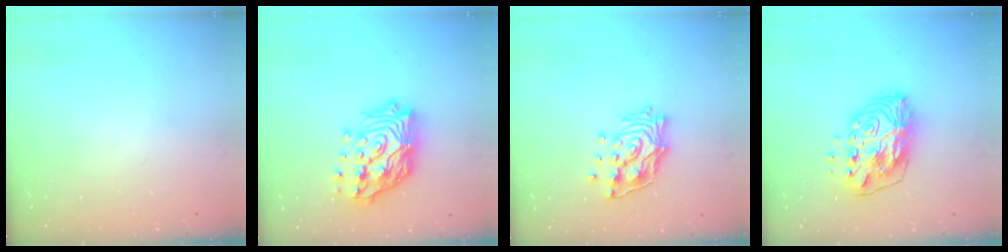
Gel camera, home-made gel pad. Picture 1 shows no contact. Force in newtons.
{"total": 22.0, "press": 21.7, "slide": 3.4}
{"total": 15.1, "press": 15.0, "slide": 1.8}
{"total": 13.7, "press": 13.7, "slide": 1.0}